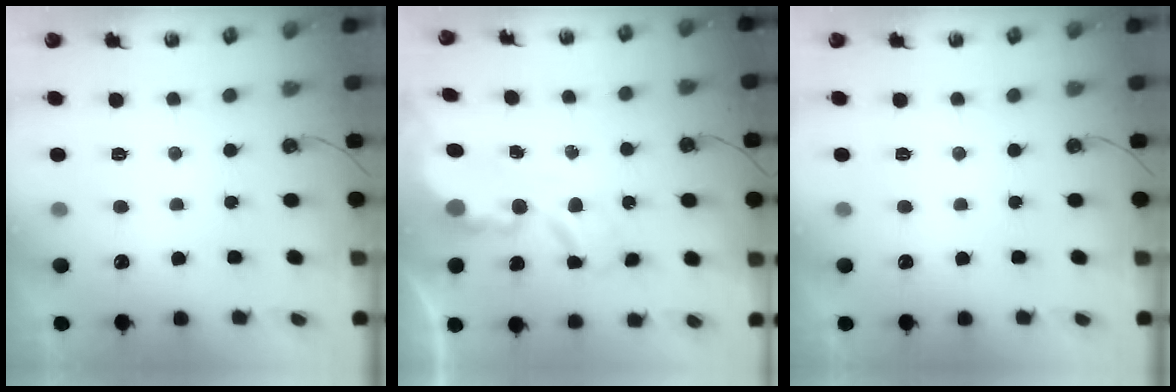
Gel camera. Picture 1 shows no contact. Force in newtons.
{"total": 6.0, "press": 6.0, "slide": 0.4}
{"total": 0.0}